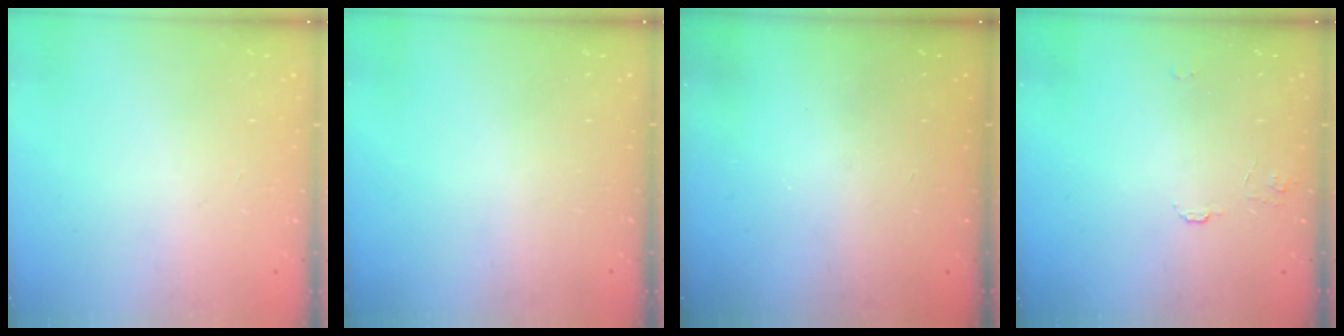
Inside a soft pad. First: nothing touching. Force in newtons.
{"total": 0.0}
{"total": 0.0}
{"total": 5.7, "press": 5.6, "slide": 0.6}